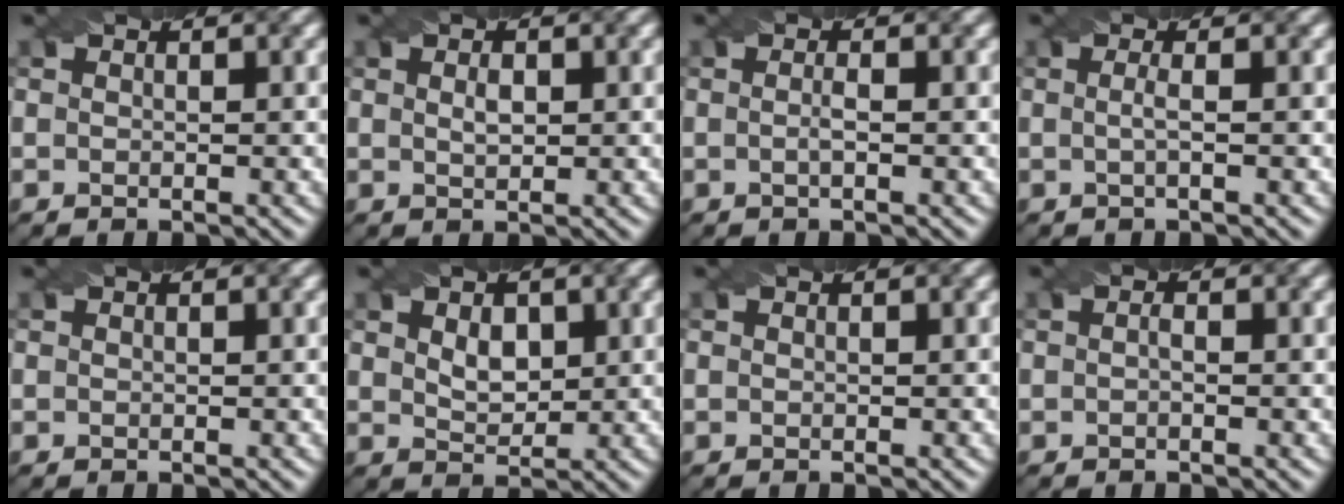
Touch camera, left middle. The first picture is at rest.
{"total": 1.3, "force": [0.3, 0.7, 1.1], "torque": [-0.021, 0.001, 0.009]}
{"total": 1.0, "force": [-0.2, 0.1, 1.0], "torque": [-0.020, 0.000, -0.004]}
{"total": 1.3, "force": [-0.2, 0.3, 1.3], "torque": [-0.025, 0.001, -0.006]}
{"total": 0.0}
{"total": 2.6, "force": [0.9, 1.7, 1.7], "torque": [-0.030, -0.001, 0.017]}
{"total": 0.0}
{"total": 0.6, "force": [-0.2, 0.1, 0.5], "torque": [-0.013, 0.001, -0.004]}